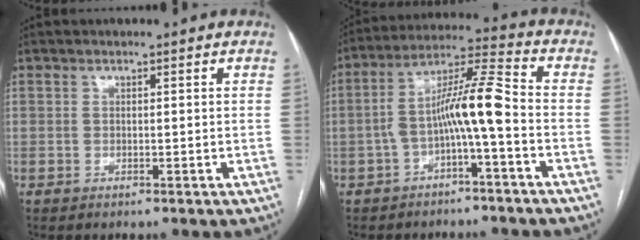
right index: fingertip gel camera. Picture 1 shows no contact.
{"total": 9.4, "force": [-2.5, 0.6, 9.0], "torque": [-0.164, 0.036, -0.045]}